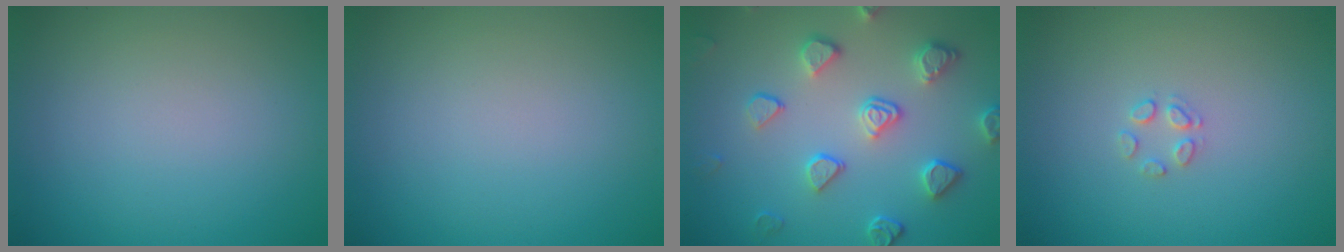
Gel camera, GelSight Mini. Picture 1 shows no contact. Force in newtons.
{"total": 0.0}
{"total": 4.0, "press": 3.9, "slide": 0.9}
{"total": 1.2, "press": 1.2, "slide": 0.1}